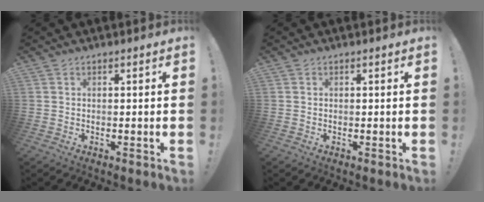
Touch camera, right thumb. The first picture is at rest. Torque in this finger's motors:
{"motor_torque": [0.01, -0.11, 0.11, -0.10, 0.00]}